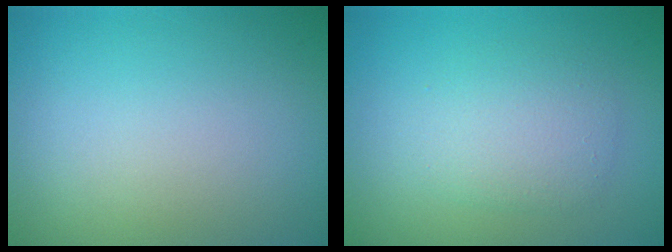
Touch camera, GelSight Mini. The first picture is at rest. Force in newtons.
{"total": 2.9, "press": 2.9, "slide": 0.1}